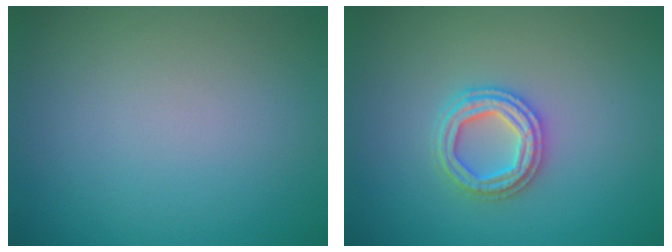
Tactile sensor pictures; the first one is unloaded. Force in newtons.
{"total": 2.9, "press": 2.9, "slide": 0.6}